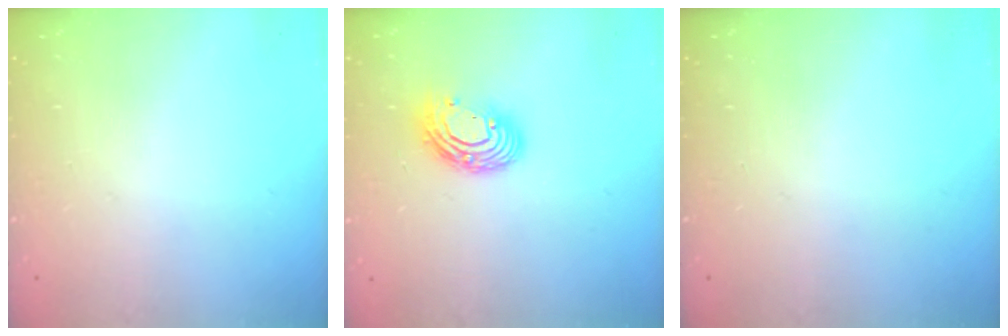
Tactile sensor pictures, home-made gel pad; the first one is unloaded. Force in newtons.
{"total": 11.4, "press": 11.4, "slide": 0.8}
{"total": 0.0}